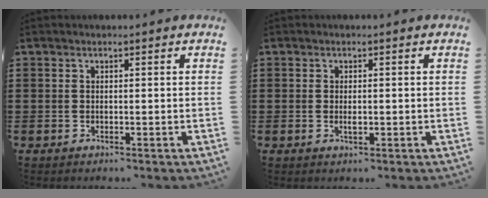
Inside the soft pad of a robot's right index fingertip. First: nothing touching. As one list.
[{"total": 1.3, "force": [-0.1, 0.5, 1.2], "torque": [-0.022, 0.000, -0.002]}]